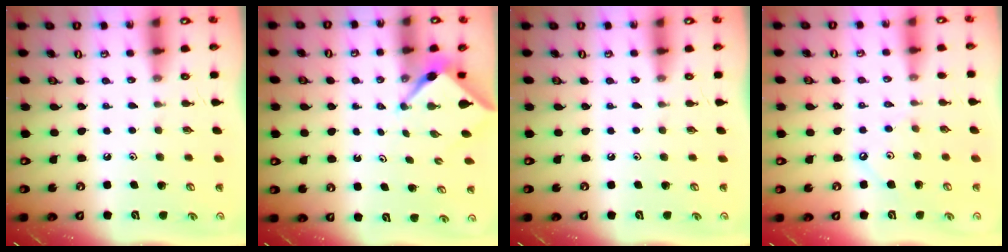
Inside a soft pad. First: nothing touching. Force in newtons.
{"total": 3.2, "press": 3.2, "slide": 0.3}
{"total": 0.0}
{"total": 1.8, "press": 1.8, "slide": 0.0}